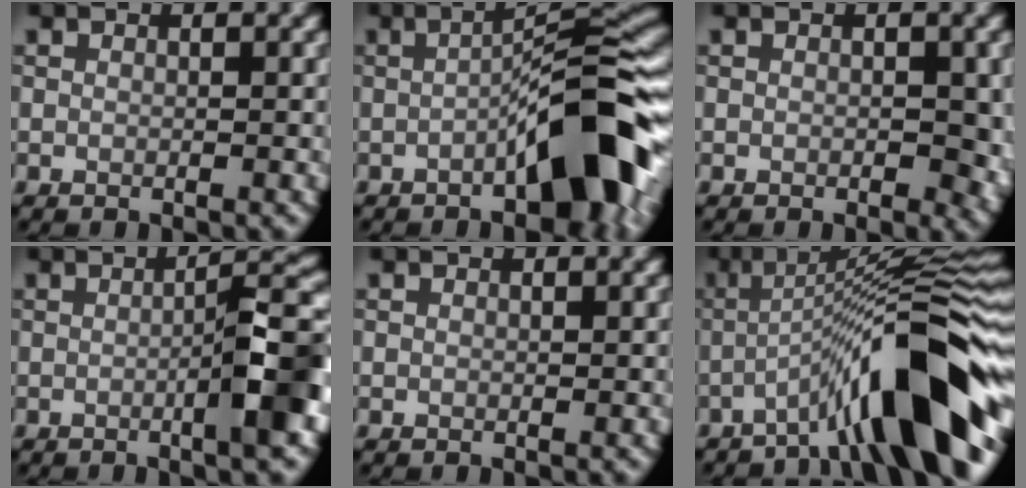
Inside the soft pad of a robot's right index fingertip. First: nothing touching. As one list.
[{"total": 9.4, "force": [-3.7, 2.2, 8.3], "torque": [-0.103, 0.026, -0.067]}, {"total": 2.3, "force": [-0.3, 1.0, 2.0], "torque": [-0.021, -0.002, -0.003]}, {"total": 6.2, "force": [-1.4, 0.7, 6.0], "torque": [-0.082, 0.015, -0.028]}, {"total": 0.0}, {"total": 11.8, "force": [-5.6, 1.7, 10.2], "torque": [-0.139, 0.028, -0.099]}]